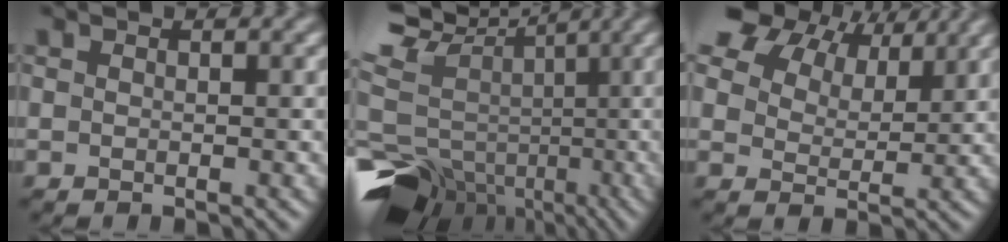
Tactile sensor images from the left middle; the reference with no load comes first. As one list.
[{"total": 11.1, "force": [-3.7, 8.2, 6.4], "torque": [-0.147, 0.006, -0.014]}, {"total": 8.4, "force": [6.3, 4.1, 3.9], "torque": [-0.084, 0.018, 0.099]}]